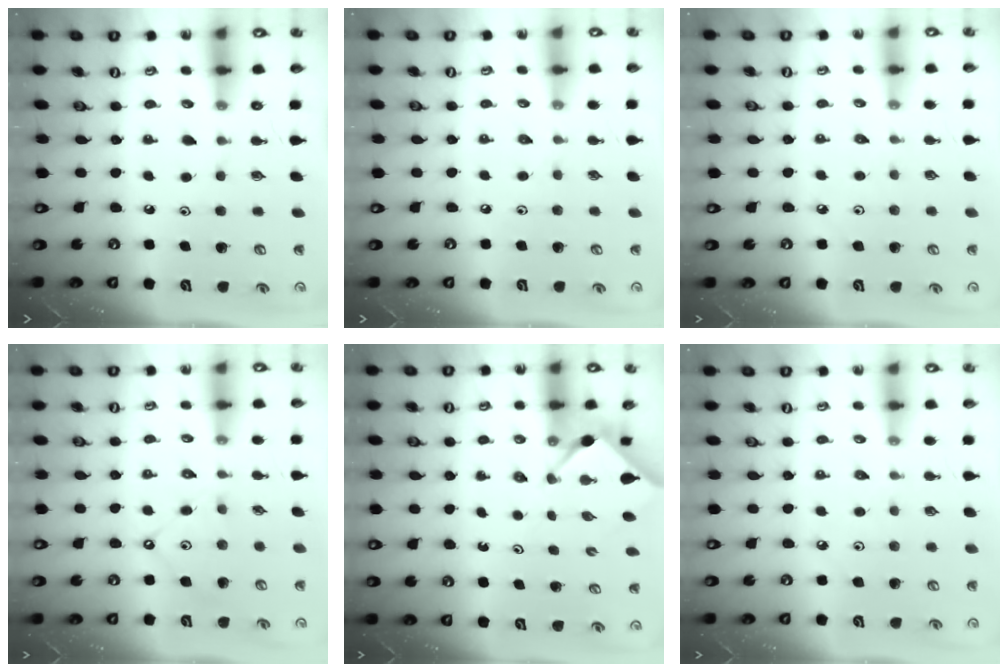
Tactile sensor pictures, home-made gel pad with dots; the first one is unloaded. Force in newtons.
{"total": 2.0, "press": 1.9, "slide": 0.4}
{"total": 1.6, "press": 1.6, "slide": 0.3}
{"total": 6.1, "press": 6.1, "slide": 0.6}
{"total": 3.0, "press": 2.9, "slide": 0.4}
{"total": 1.6, "press": 1.6, "slide": 0.3}